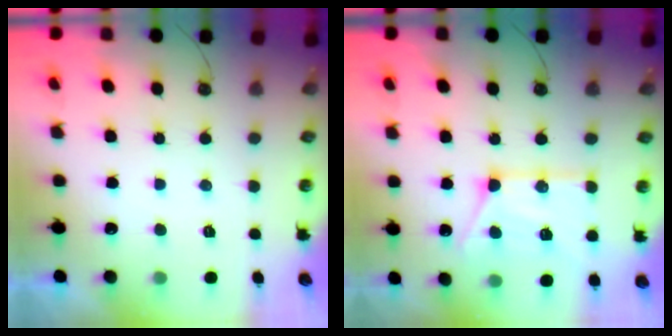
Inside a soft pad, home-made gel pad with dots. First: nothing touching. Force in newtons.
{"total": 16.1, "press": 16.0, "slide": 1.8}